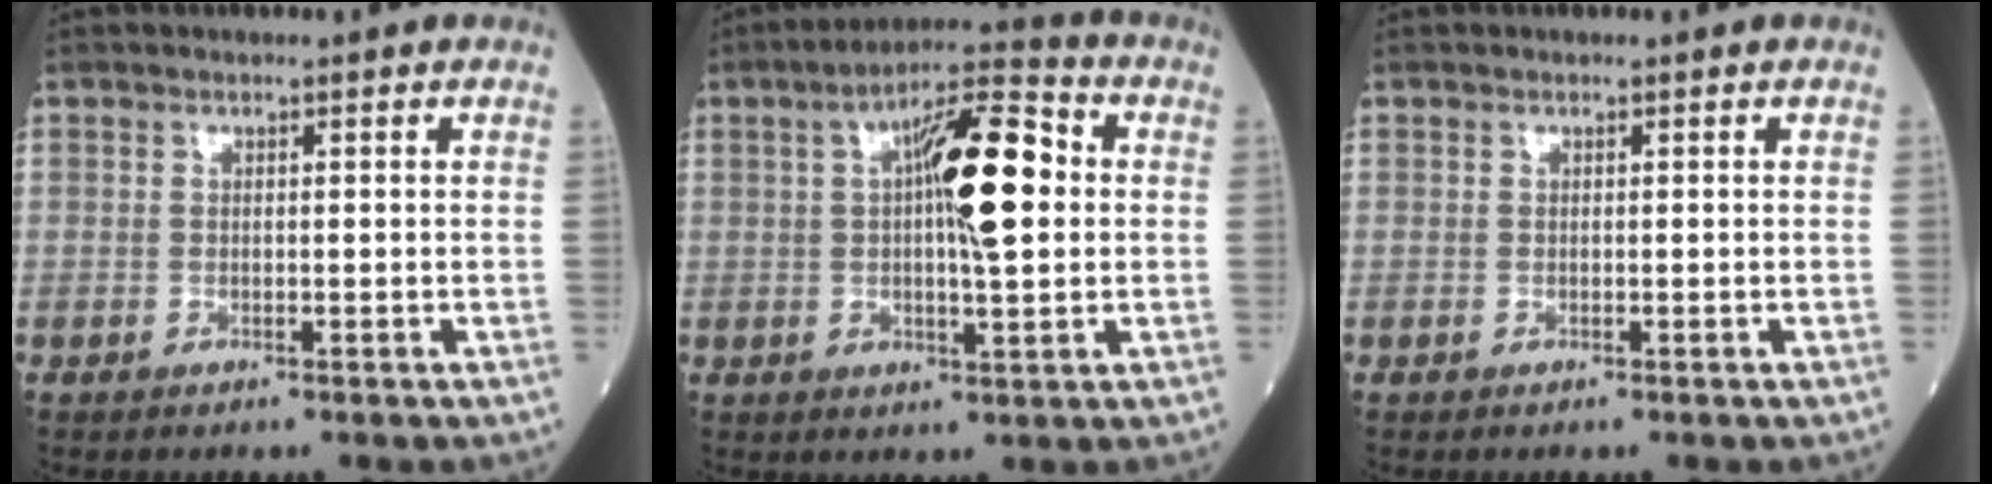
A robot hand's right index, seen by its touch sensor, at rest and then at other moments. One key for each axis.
{"total": 12.5, "fx": 1.8, "fy": 2.4, "fz": 12.1, "tx": -0.198, "ty": 0.025, "tz": 0.023}
{"total": 0.0}